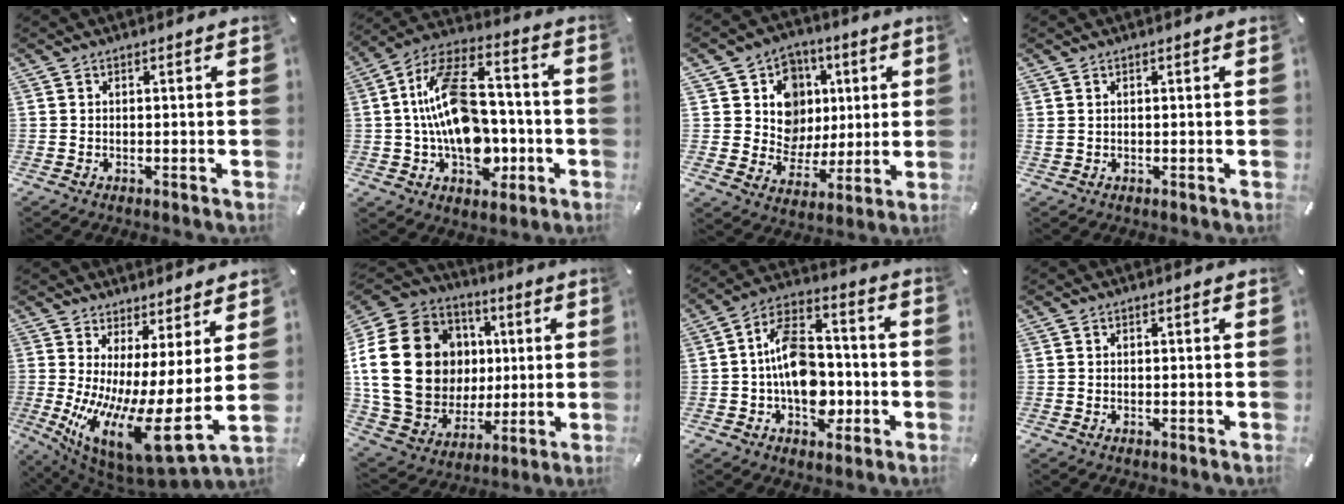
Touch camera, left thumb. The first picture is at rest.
{"total": 18.7, "force": [-1.5, 12.3, 14.1], "torque": [-0.281, 0.019, -0.029]}
{"total": 13.4, "force": [3.0, 12.5, 3.7], "torque": [-0.042, -0.026, 0.063]}
{"total": 0.6, "force": [0.3, 0.4, 0.3], "torque": [-0.005, 0.002, 0.005]}
{"total": 14.2, "force": [-1.9, 2.4, 13.9], "torque": [-0.253, -0.048, -0.026]}
{"total": 26.1, "force": [4.1, 21.0, 15.0], "torque": [-0.307, -0.005, 0.102]}
{"total": 14.5, "force": [-2.3, 10.1, 10.1], "torque": [-0.177, 0.018, -0.037]}
{"total": 0.0}